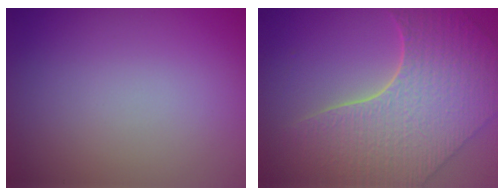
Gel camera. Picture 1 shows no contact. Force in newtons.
{"total": 8.6, "press": 6.2, "slide": 5.9}